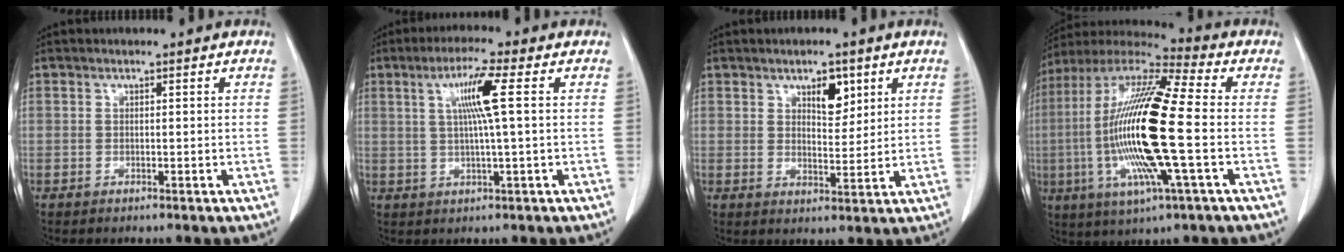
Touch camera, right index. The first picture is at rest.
{"total": 6.7, "force": [1.7, -0.7, 6.4], "torque": [-0.120, 0.004, 0.033]}
{"total": 4.8, "force": [2.6, 2.1, 3.4], "torque": [-0.052, -0.003, 0.044]}
{"total": 20.9, "force": [-2.6, 1.8, 20.7], "torque": [-0.432, -0.009, -0.056]}